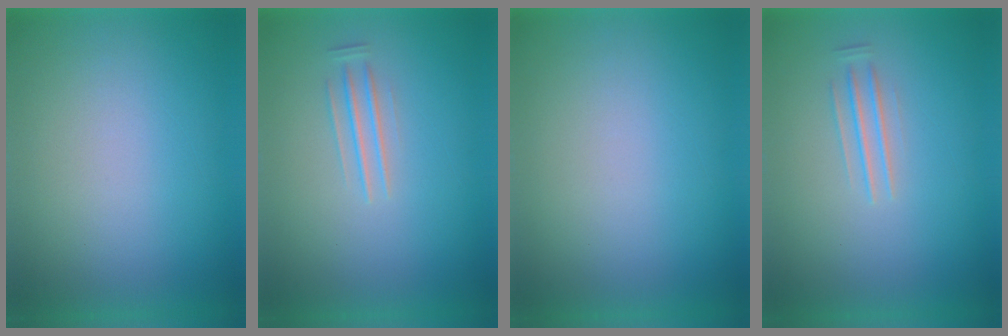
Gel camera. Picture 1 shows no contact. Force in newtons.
{"total": 1.2}
{"total": 1.0}
{"total": 1.6}